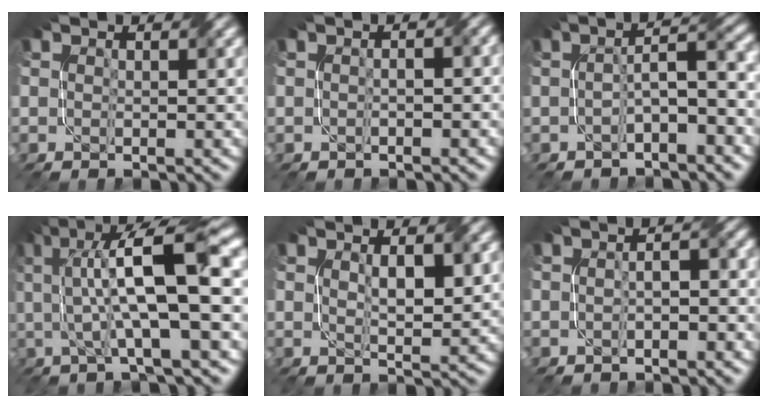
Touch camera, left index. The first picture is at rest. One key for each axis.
{"total": 1.5, "fx": 0.0, "fy": 0.5, "fz": 1.4, "tx": -0.021, "ty": 0.001, "tz": -0.009}
{"total": 3.8, "fx": -1.2, "fy": 0.8, "fz": 3.5, "tx": -0.062, "ty": 0.015, "tz": -0.023}
{"total": 11.1, "fx": 1.4, "fy": 2.7, "fz": 10.6, "tx": -0.173, "ty": 0.016, "tz": 0.023}
{"total": 2.6, "fx": 0.8, "fy": 0.8, "fz": 2.4, "tx": -0.046, "ty": 0.001, "tz": 0.019}
{"total": 1.9, "fx": -0.7, "fy": 0.6, "fz": 1.7, "tx": -0.029, "ty": 0.004, "tz": -0.013}